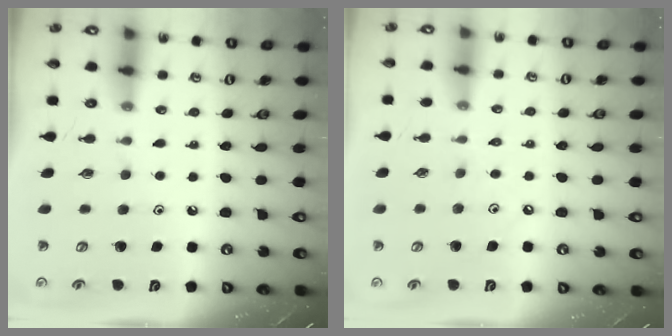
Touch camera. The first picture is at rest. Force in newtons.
{"total": 2.8, "press": 2.8, "slide": 0.4}